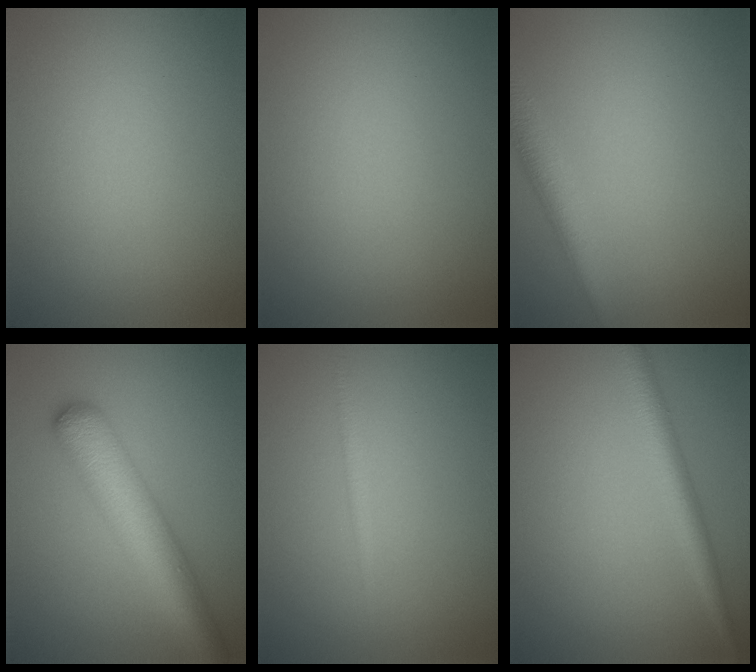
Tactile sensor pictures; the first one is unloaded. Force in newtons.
{"total": 0.0}
{"total": 3.5, "press": 3.5, "slide": 0.1}
{"total": 7.0, "press": 7.0, "slide": 0.2}
{"total": 0.7, "press": 0.7, "slide": 0.1}
{"total": 2.8, "press": 2.8, "slide": 0.2}